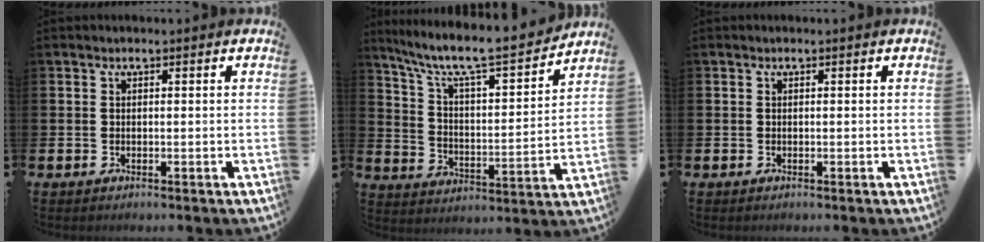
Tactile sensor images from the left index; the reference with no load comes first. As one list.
[{"total": 9.0, "force": [7.8, 1.4, 4.3], "torque": [-0.109, -0.059, 0.126]}, {"total": 0.0}]